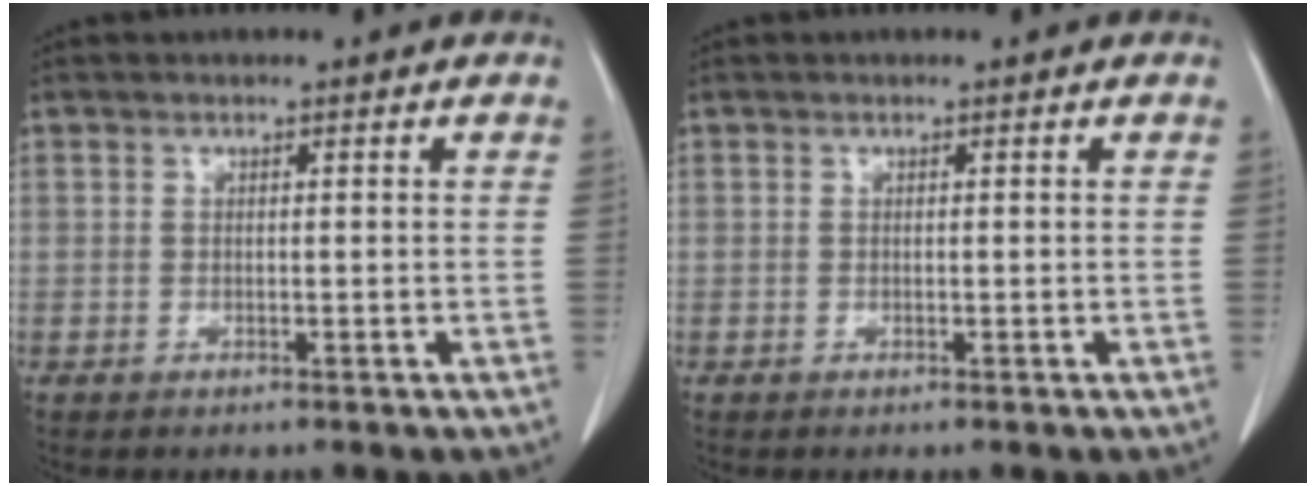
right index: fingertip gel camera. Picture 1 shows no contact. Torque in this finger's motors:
{"motor_torque": [0.00, 0.00, 0.00, 0.00]}